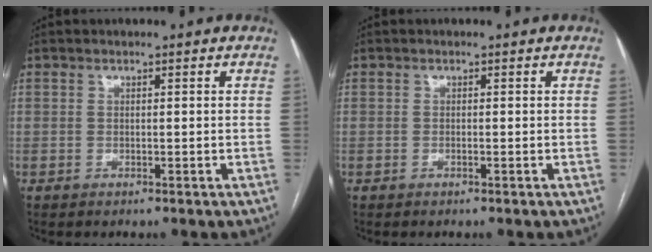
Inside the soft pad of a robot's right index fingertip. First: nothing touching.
{"total": 0.0}